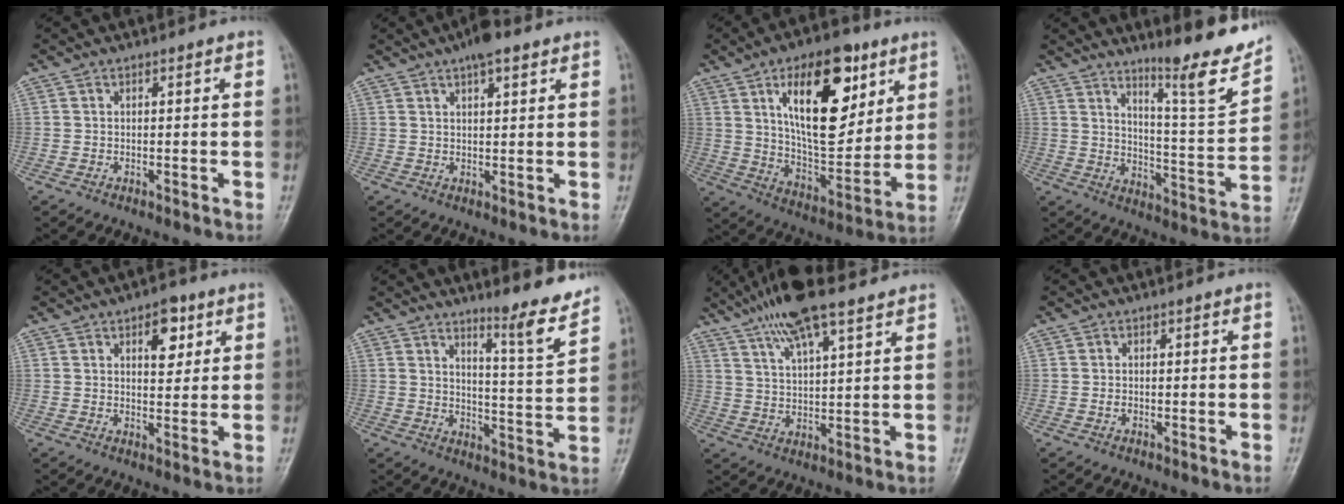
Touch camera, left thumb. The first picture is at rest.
{"total": 5.4, "force": [3.4, 1.9, 3.8], "torque": [-0.050, -0.001, 0.049]}
{"total": 20.9, "force": [8.7, 10.2, 16.1], "torque": [-0.203, -0.041, 0.147]}
{"total": 13.9, "force": [10.8, 1.4, 8.6], "torque": [-0.105, -0.082, 0.168]}
{"total": 6.1, "force": [2.7, 3.3, 4.3], "torque": [-0.033, -0.009, 0.034]}
{"total": 8.8, "force": [7.2, 0.2, 5.1], "torque": [-0.067, -0.068, 0.108]}
{"total": 12.7, "force": [8.9, 3.0, 8.4], "torque": [-0.147, -0.021, 0.162]}
{"total": 1.0, "force": [-0.3, 0.7, 0.5], "torque": [-0.007, 0.005, -0.008]}